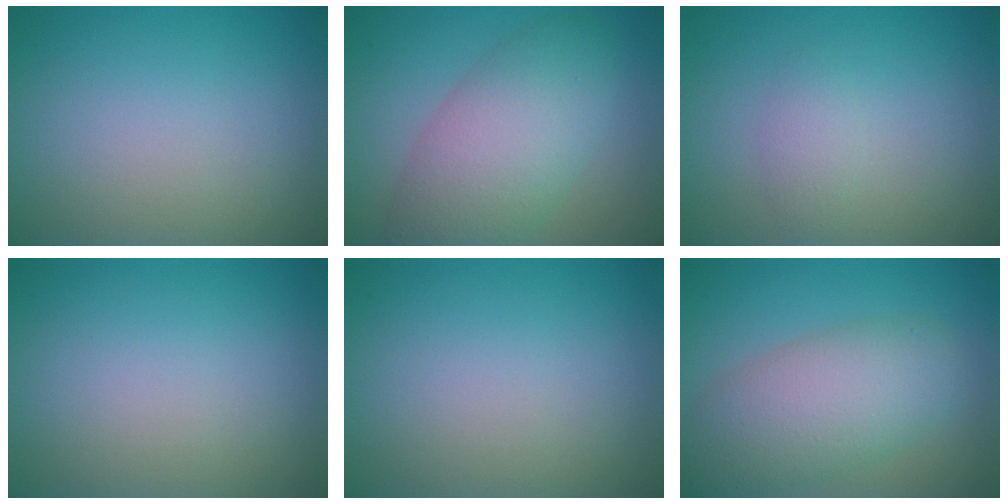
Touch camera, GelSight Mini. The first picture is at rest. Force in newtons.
{"total": 7.3, "press": 7.3, "slide": 0.3}
{"total": 1.6, "press": 1.6, "slide": 0.0}
{"total": 0.0}
{"total": 0.0}
{"total": 6.6, "press": 6.6, "slide": 0.4}